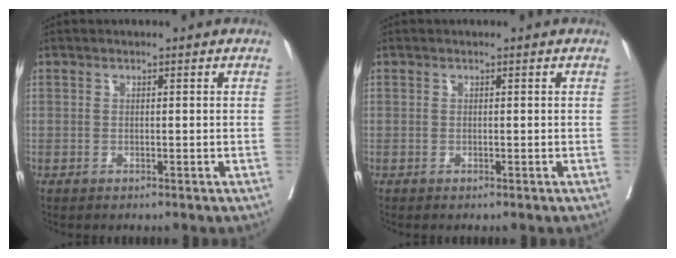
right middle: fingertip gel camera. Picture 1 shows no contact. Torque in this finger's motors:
{"motor_torque": [-0.17, -0.17, 0.01, 0.02]}